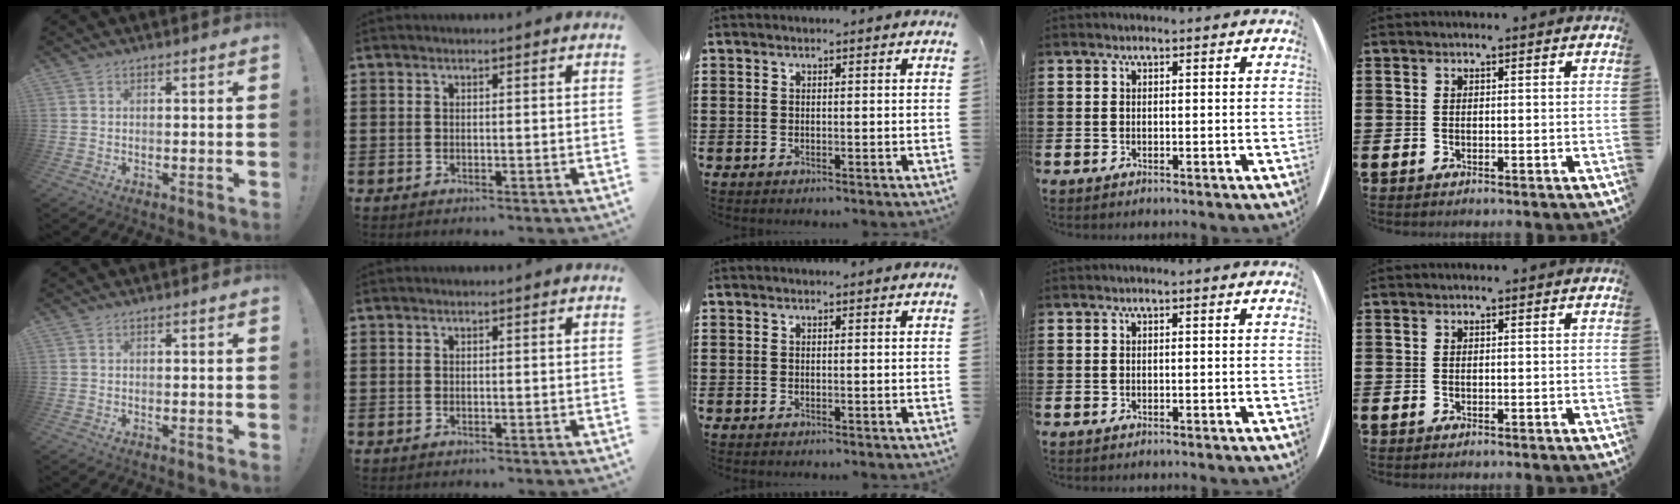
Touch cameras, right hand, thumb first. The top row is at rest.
{}